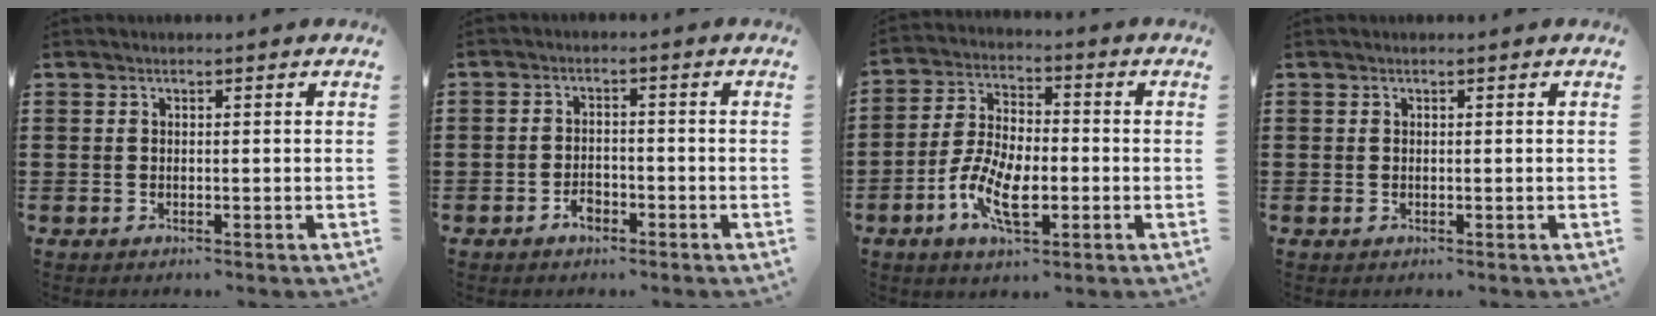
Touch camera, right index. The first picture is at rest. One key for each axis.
{"total": 2.4, "fx": -1.8, "fy": 1.3, "fz": 1.0, "tx": -0.020, "ty": 0.002, "tz": -0.036}
{"total": 8.8, "fx": -3.2, "fy": 4.1, "fz": 7.1, "tx": -0.165, "ty": -0.006, "tz": -0.064}
{"total": 0.0}